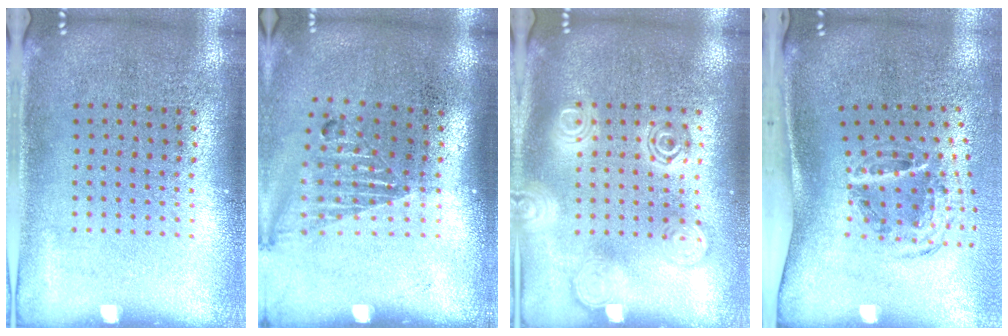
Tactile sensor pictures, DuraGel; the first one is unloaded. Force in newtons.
{"total": 1.2, "press": 1.0, "slide": 0.6}
{"total": 1.8, "press": 1.8, "slide": 0.2}
{"total": 1.6, "press": 1.1, "slide": 1.2}